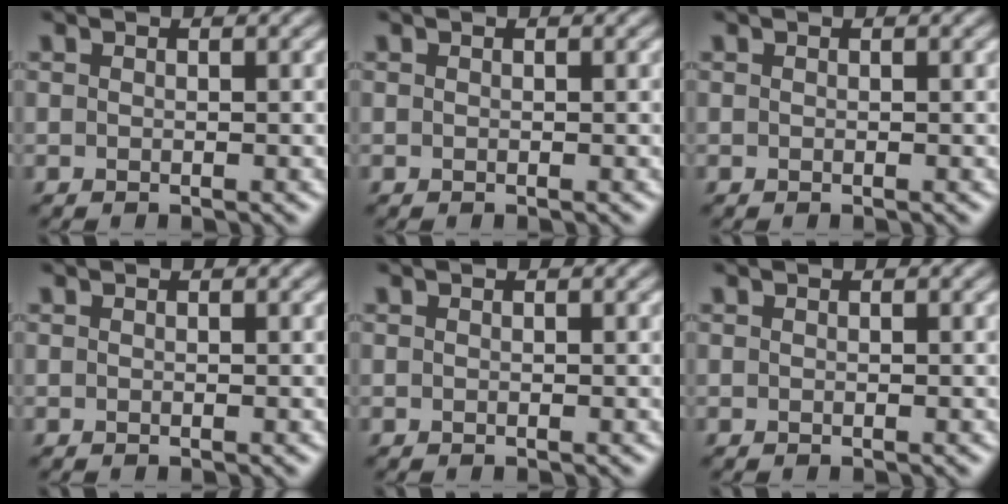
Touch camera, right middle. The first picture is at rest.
{"total": 0.0}
{"total": 0.0}
{"total": 0.0}
{"total": 0.0}
{"total": 0.0}